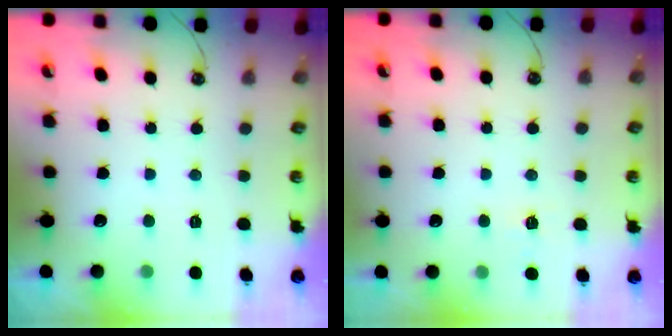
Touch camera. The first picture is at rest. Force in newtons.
{"total": 2.7, "press": 2.7, "slide": 0.4}